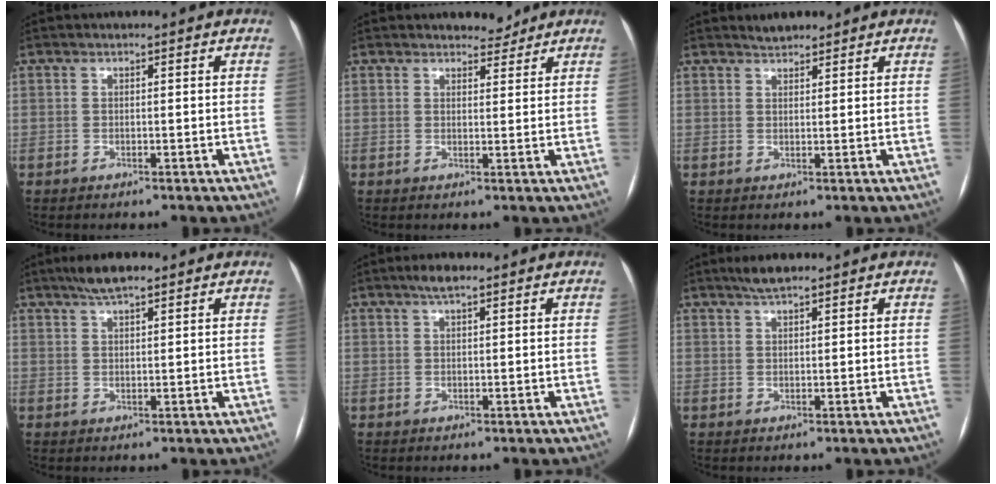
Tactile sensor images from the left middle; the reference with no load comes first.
{"total": 2.6, "force": [2.4, 1.0, 0.3], "torque": [-0.004, -0.004, 0.033]}
{"total": 2.0, "force": [1.9, 0.6, 0.5], "torque": [-0.013, 0.006, 0.033]}
{"total": 4.5, "force": [3.3, 1.0, 2.9], "torque": [-0.057, 0.013, 0.058]}
{"total": 2.5, "force": [1.7, 0.5, 1.7], "torque": [-0.035, 0.008, 0.030]}
{"total": 2.9, "force": [2.3, 0.4, 1.7], "torque": [-0.038, 0.007, 0.044]}